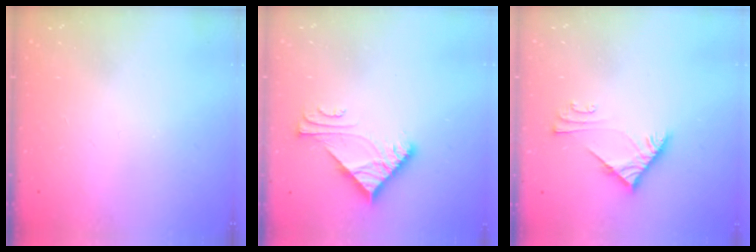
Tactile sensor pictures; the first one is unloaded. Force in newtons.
{"total": 5.8, "press": 5.7, "slide": 0.6}
{"total": 6.0, "press": 6.0, "slide": 0.7}